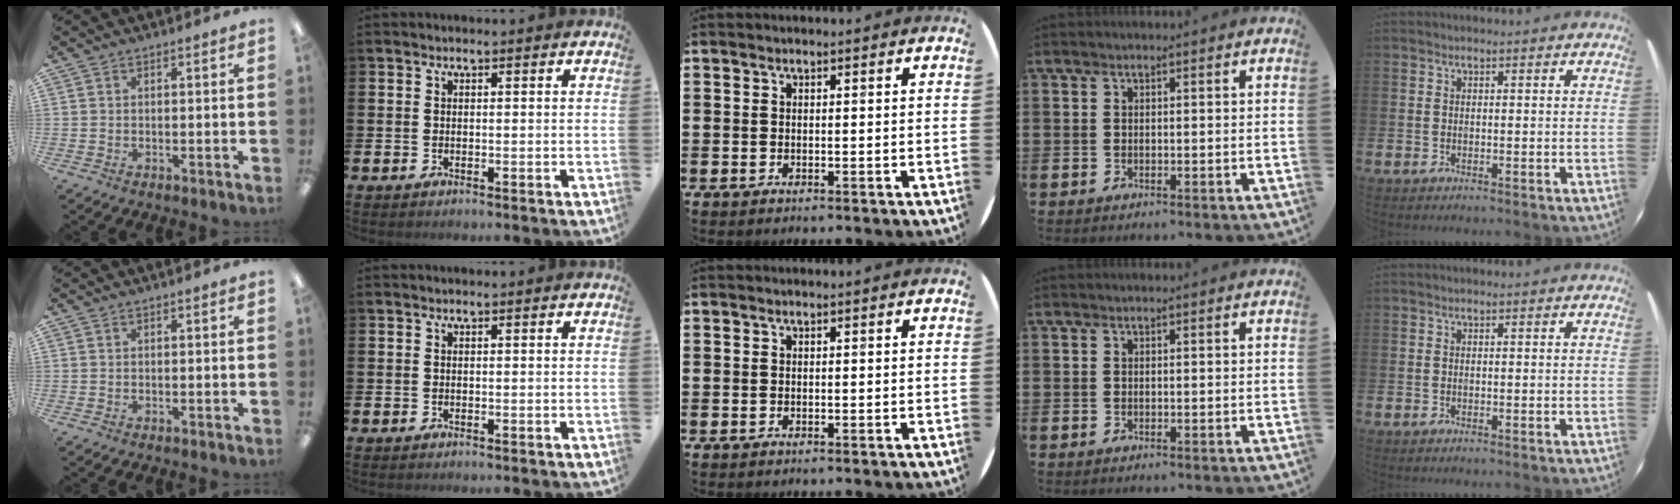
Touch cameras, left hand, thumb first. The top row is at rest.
{}